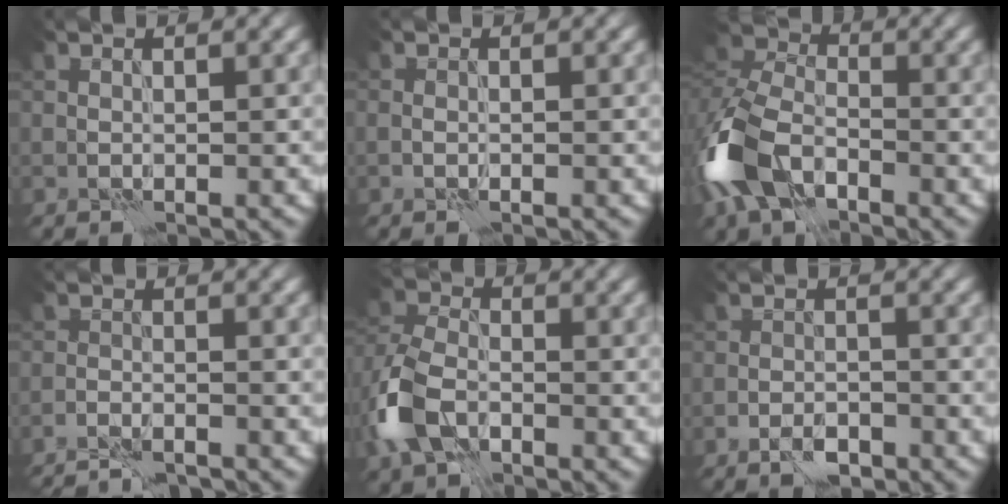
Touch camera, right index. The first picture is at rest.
{"total": 0.5, "force": [-0.2, 0.2, 0.4], "torque": [-0.010, 0.000, -0.005]}
{"total": 9.1, "force": [-4.2, 5.4, 6.0], "torque": [-0.142, 0.000, -0.097]}
{"total": 3.5, "force": [-3.3, 0.5, 1.0], "torque": [-0.018, 0.002, -0.054]}
{"total": 6.8, "force": [-3.0, 4.2, 4.5], "torque": [-0.108, 0.001, -0.075]}
{"total": 2.2, "force": [-1.6, 0.9, 1.2], "torque": [-0.018, 0.003, -0.030]}